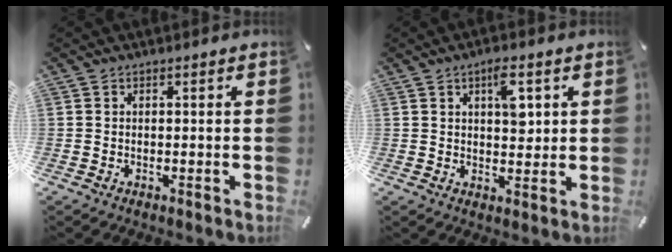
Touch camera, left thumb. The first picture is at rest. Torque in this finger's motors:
{"motor_torque": [0.91, 1.07, 0.54, -0.28, 0.20]}